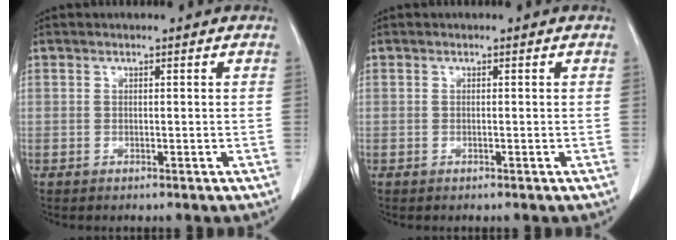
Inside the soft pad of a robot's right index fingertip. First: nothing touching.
{"total": 0.0}